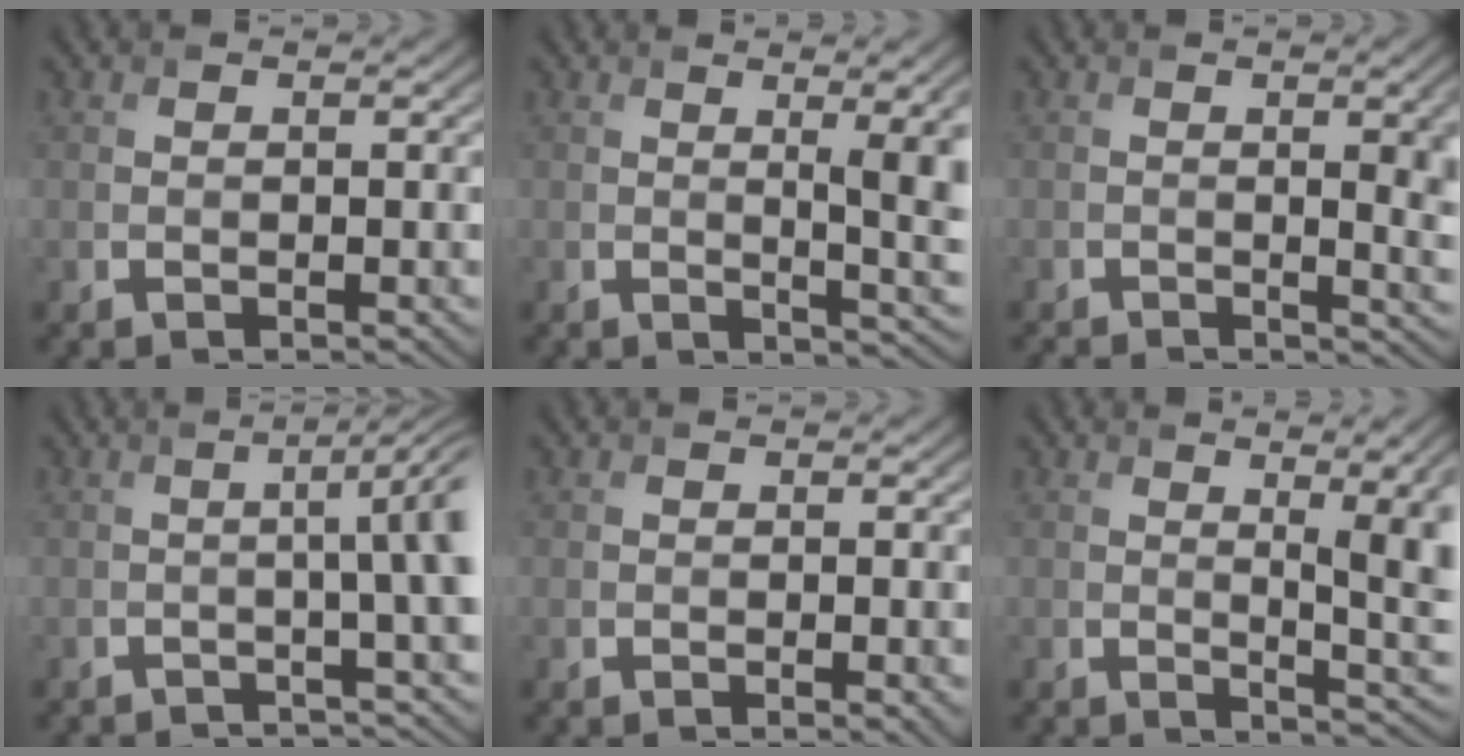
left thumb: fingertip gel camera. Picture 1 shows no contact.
{"total": 7.0, "force": [0.8, 2.0, 6.6], "torque": [-0.078, 0.008, 0.020]}
{"total": 7.0, "force": [-0.6, 2.3, 6.6], "torque": [-0.073, -0.004, 0.000]}
{"total": 6.7, "force": [-1.3, 1.1, 6.5], "torque": [-0.069, 0.001, -0.015]}
{"total": 0.8, "force": [-0.1, 0.2, 0.8], "torque": [-0.012, 0.000, -0.002]}
{"total": 8.0, "force": [1.0, 2.4, 7.5], "torque": [-0.084, 0.011, 0.018]}